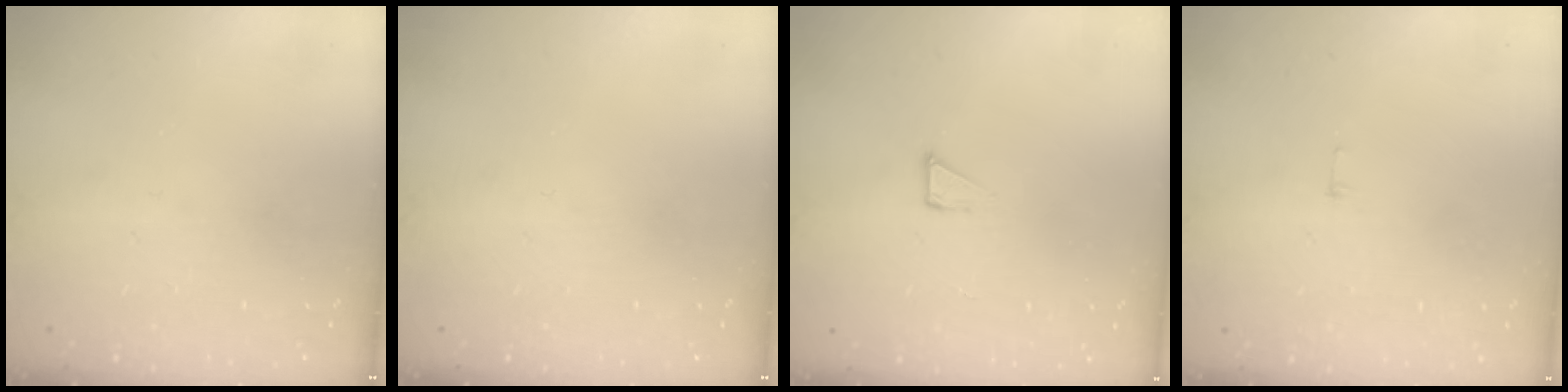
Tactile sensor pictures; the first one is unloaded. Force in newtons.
{"total": 0.0}
{"total": 2.1, "press": 2.1, "slide": 0.1}
{"total": 3.8, "press": 3.8, "slide": 0.3}